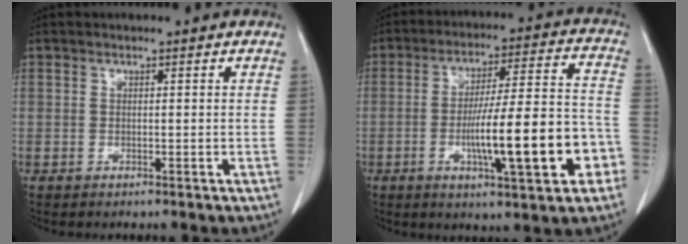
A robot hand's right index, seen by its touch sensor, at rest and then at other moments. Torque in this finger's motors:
{"motor_torque": [1.01, -0.24, 0.75, 0.21]}